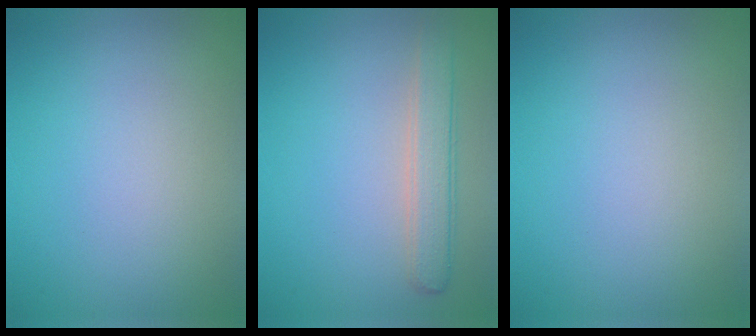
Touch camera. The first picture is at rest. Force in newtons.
{"total": 2.8, "press": 2.8, "slide": 0.1}
{"total": 0.0}